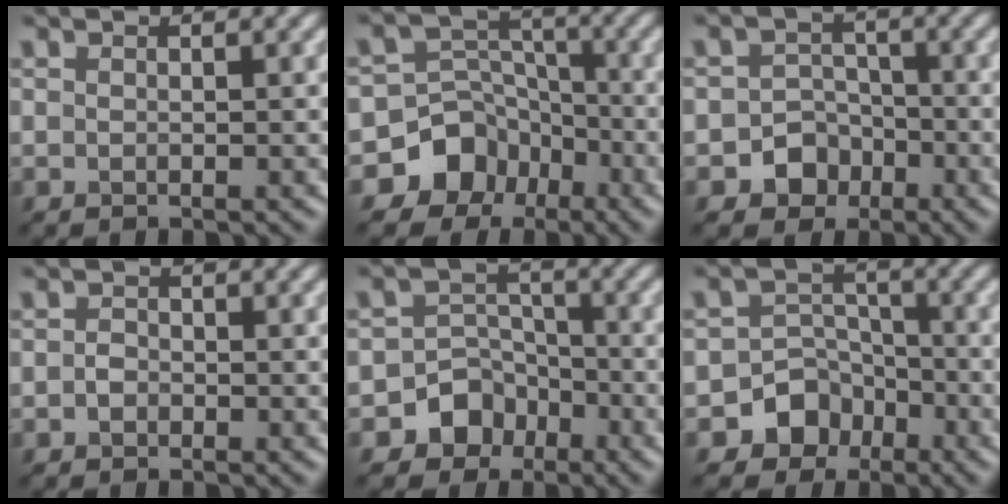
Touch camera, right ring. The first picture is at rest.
{"total": 8.8, "force": [-5.2, 7.0, 1.0], "torque": [0.005, 0.003, -0.110]}
{"total": 3.7, "force": [-1.8, 3.1, 0.9], "torque": [0.018, 0.009, -0.039]}
{"total": 1.0, "force": [-0.4, 0.8, 0.4], "torque": [-0.007, -0.001, -0.011]}
{"total": 5.7, "force": [-3.2, 4.6, 0.8], "torque": [0.020, 0.000, -0.076]}
{"total": 6.1, "force": [-3.5, 5.0, 0.9], "torque": [0.022, -0.002, -0.081]}